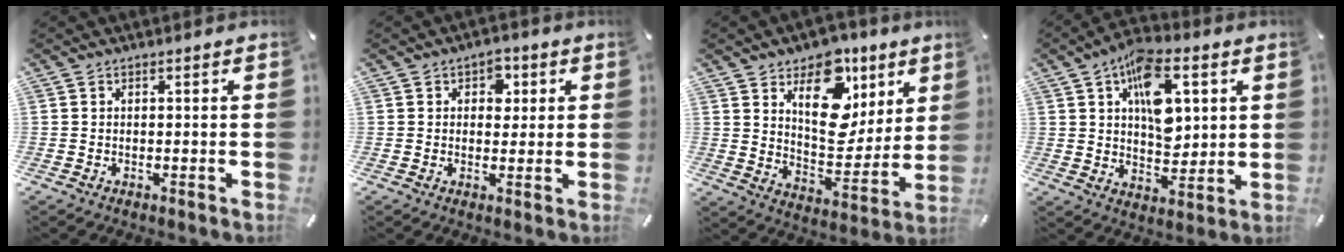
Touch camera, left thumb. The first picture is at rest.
{"total": 4.1, "force": [1.2, 3.3, 2.2], "torque": [-0.010, -0.007, 0.011]}
{"total": 17.3, "force": [8.9, 11.3, 9.7], "torque": [-0.117, -0.058, 0.156]}
{"total": 14.3, "force": [4.8, 8.8, 10.2], "torque": [-0.145, -0.008, 0.086]}